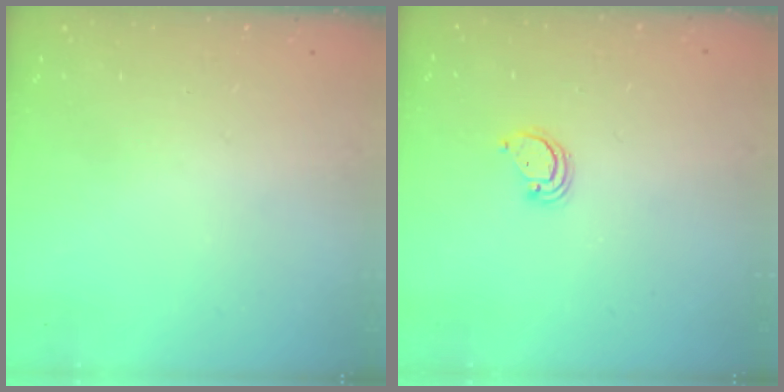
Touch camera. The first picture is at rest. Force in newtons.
{"total": 2.8, "press": 2.8, "slide": 0.2}